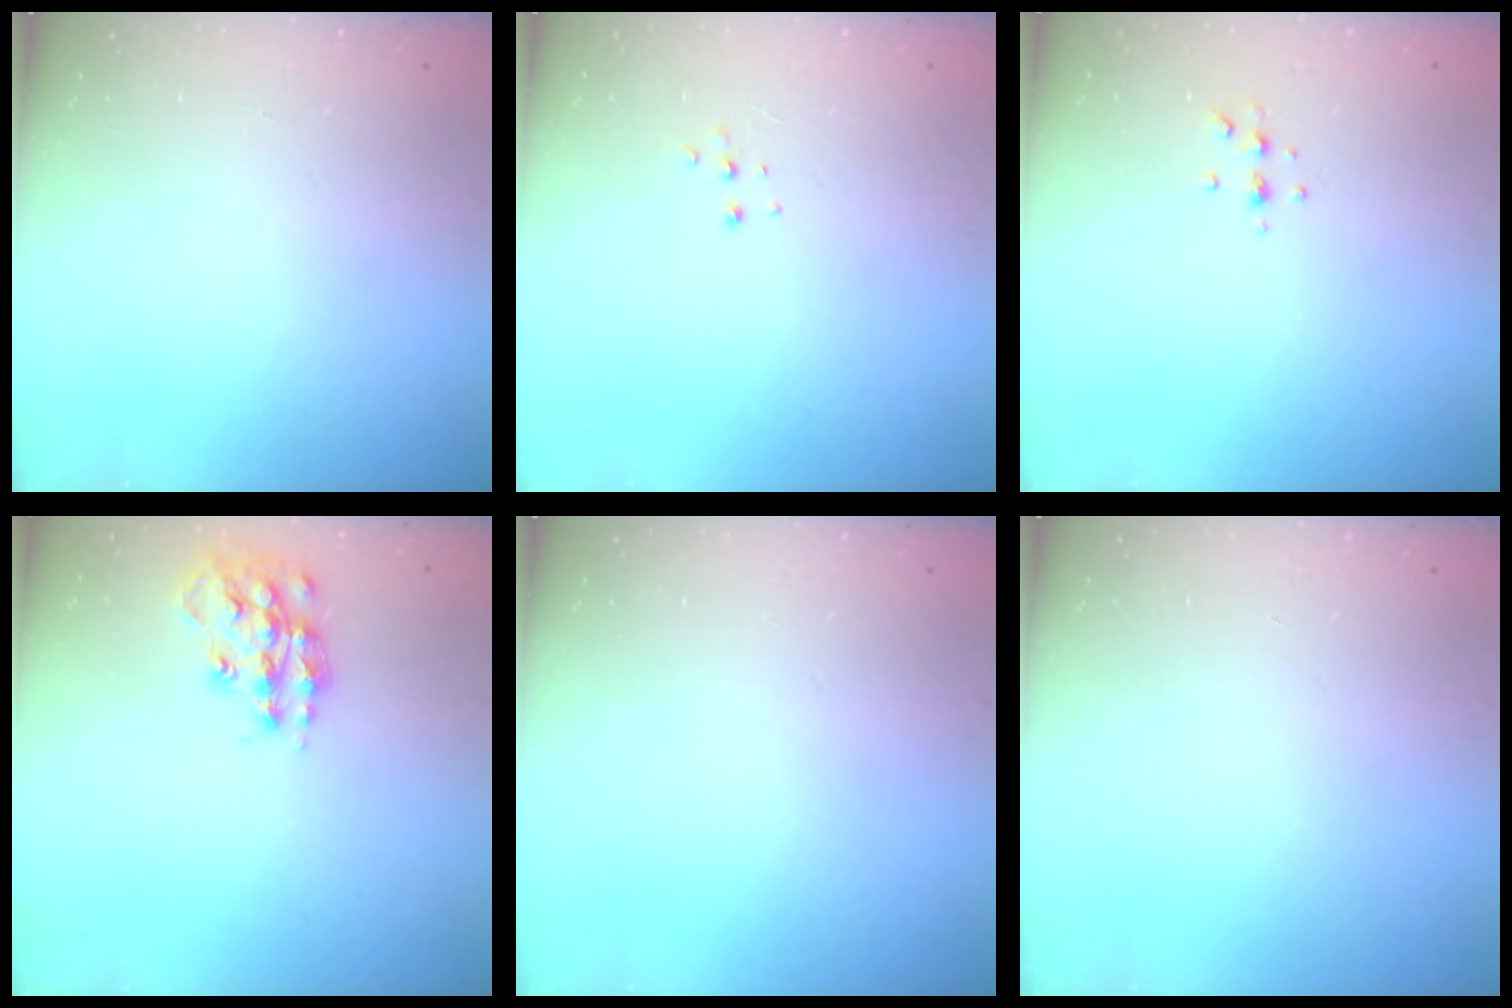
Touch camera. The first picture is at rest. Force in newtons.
{"total": 4.6, "press": 4.5, "slide": 0.8}
{"total": 4.4, "press": 4.3, "slide": 0.6}
{"total": 14.6, "press": 14.6, "slide": 0.8}
{"total": 0.0}
{"total": 0.0}